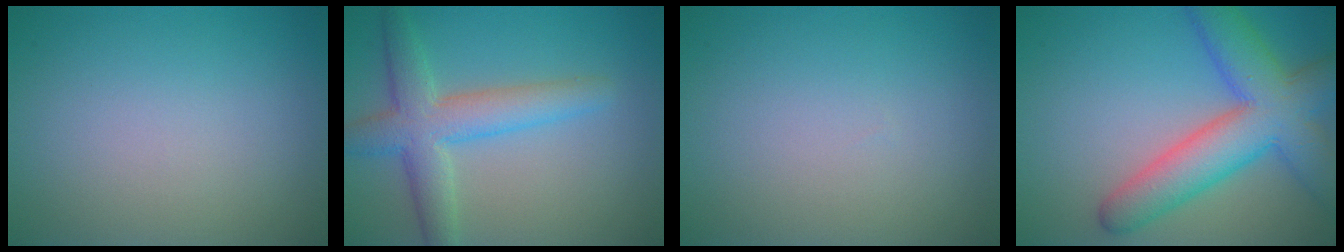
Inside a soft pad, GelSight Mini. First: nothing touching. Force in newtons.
{"total": 5.4, "press": 5.3, "slide": 0.2}
{"total": 0.0}
{"total": 8.6, "press": 8.6, "slide": 0.4}